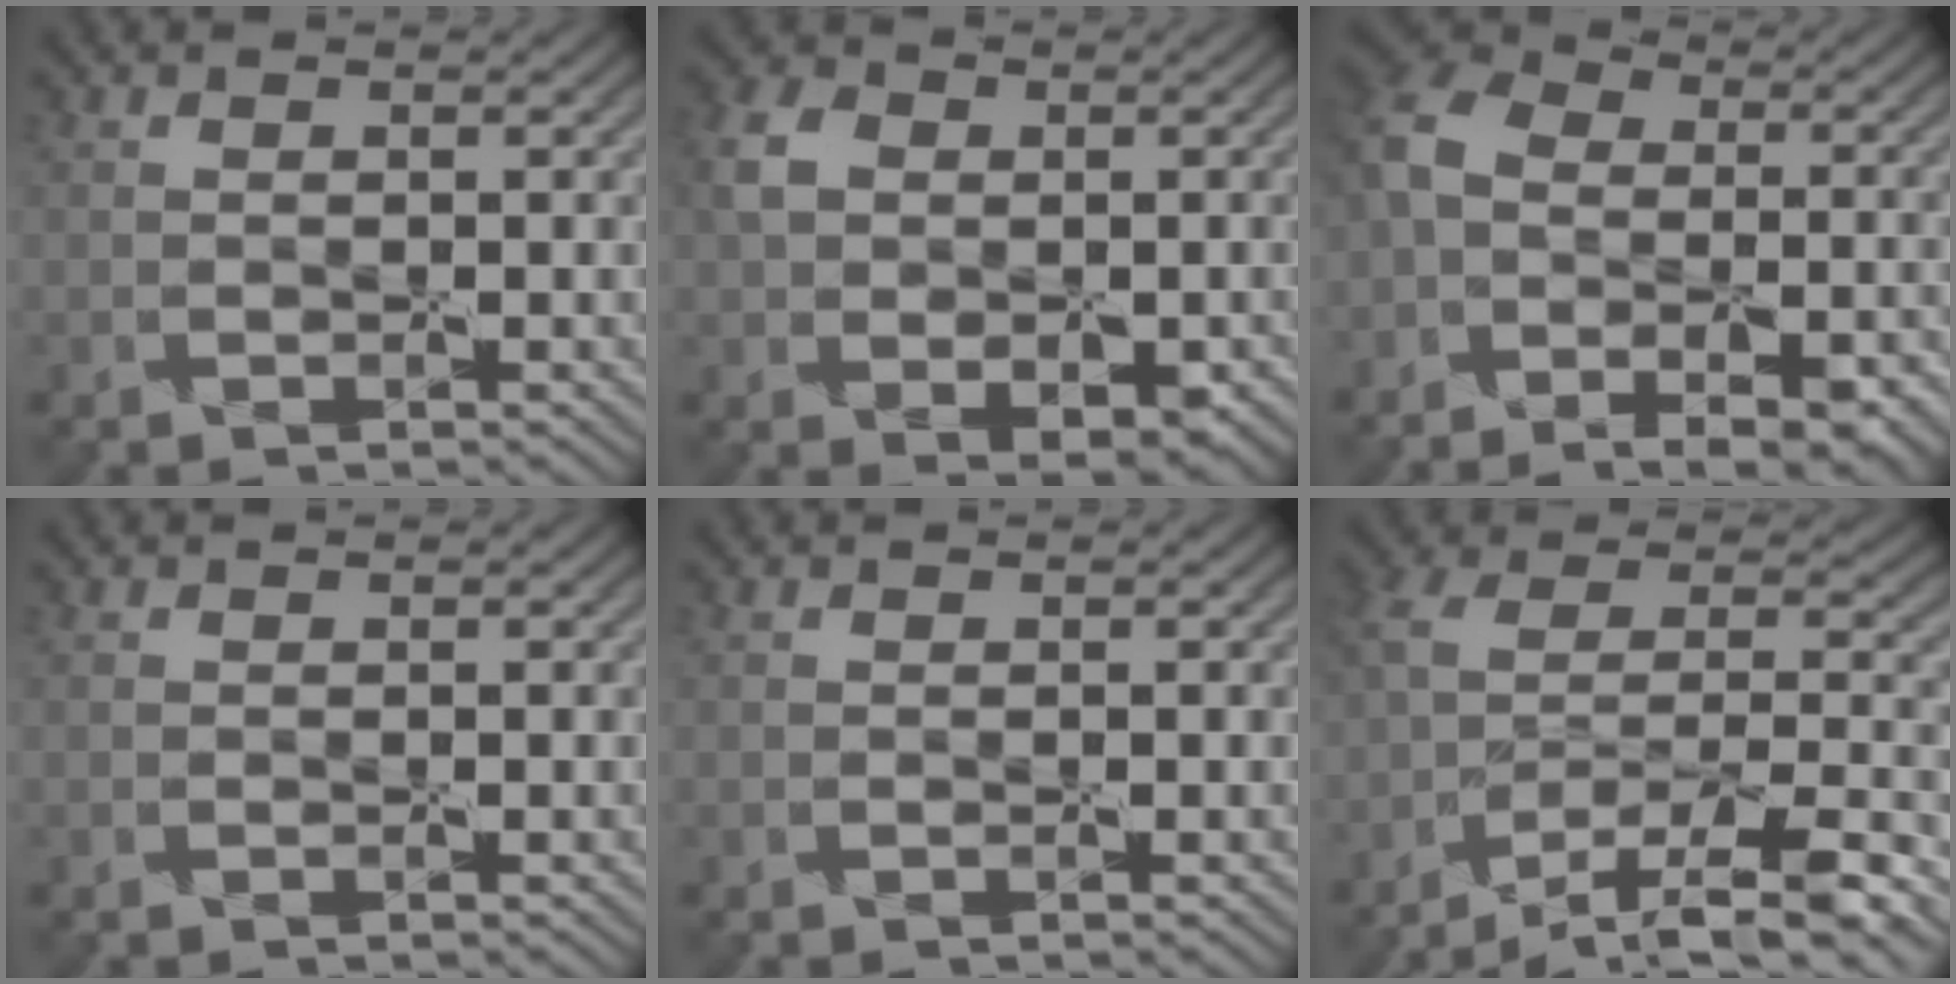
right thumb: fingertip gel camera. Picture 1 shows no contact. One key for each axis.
{"total": 7.2, "fx": -0.2, "fy": 5.3, "fz": 4.9, "tx": -0.096, "ty": -0.008, "tz": -0.007}
{"total": 12.8, "fx": -5.3, "fy": 8.6, "fz": 8.0, "tx": -0.164, "ty": -0.018, "tz": -0.065}
{"total": 0.0}
{"total": 0.0}
{"total": 14.4, "fx": -9.9, "fy": 4.7, "fz": 9.4, "tx": -0.178, "ty": -0.012, "tz": -0.154}